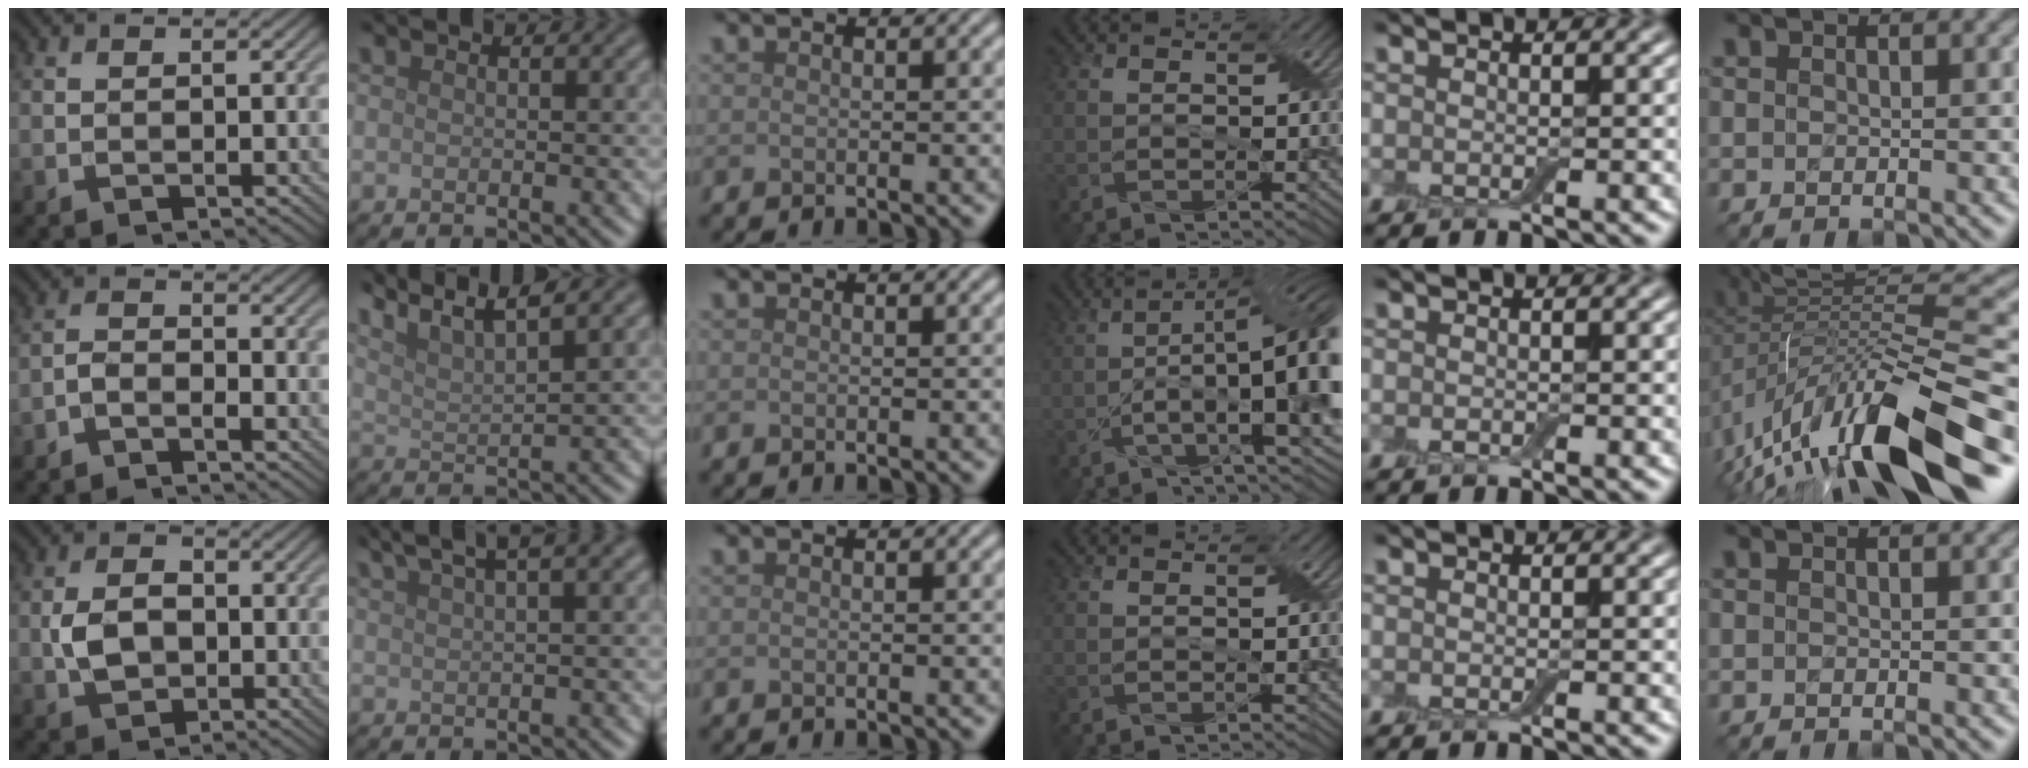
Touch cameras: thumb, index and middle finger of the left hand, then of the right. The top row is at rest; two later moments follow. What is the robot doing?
{"motion": "peel", "object": "aluminum foil"}